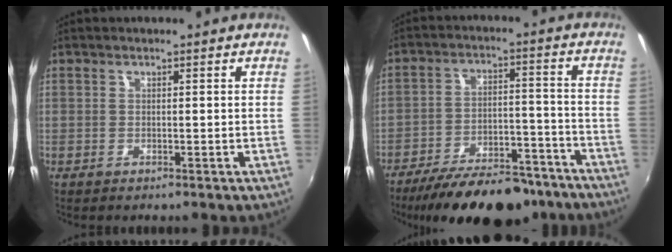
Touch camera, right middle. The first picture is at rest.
{"total": 21.4, "force": [-17.4, 7.3, 10.1], "torque": [-0.182, -0.004, -0.241]}